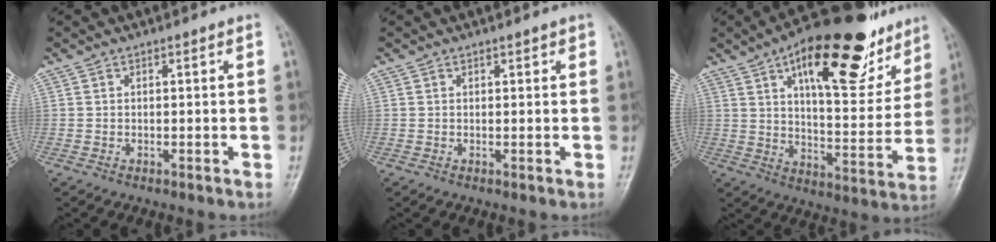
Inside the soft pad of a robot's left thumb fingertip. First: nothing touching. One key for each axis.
{"total": 0.9, "fx": 0.7, "fy": 0.5, "fz": 0.4, "tx": 0.002, "ty": -0.003, "tz": 0.006}
{"total": 24.5, "fx": 14.0, "fy": 9.9, "fz": 17.5, "tx": -0.207, "ty": -0.037, "tz": 0.213}